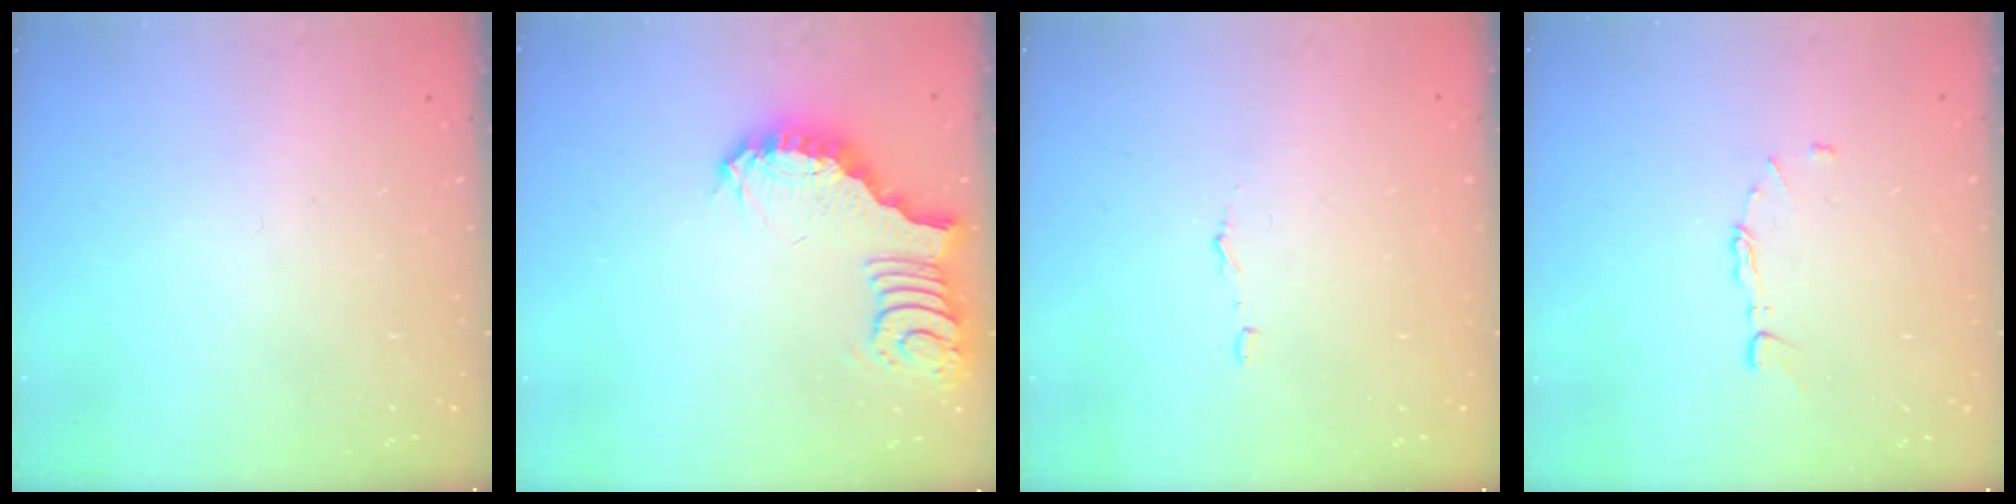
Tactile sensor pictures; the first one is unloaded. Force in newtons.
{"total": 3.6, "press": 3.6, "slide": 0.6}
{"total": 2.9, "press": 2.9, "slide": 0.2}
{"total": 6.9, "press": 6.9, "slide": 0.5}